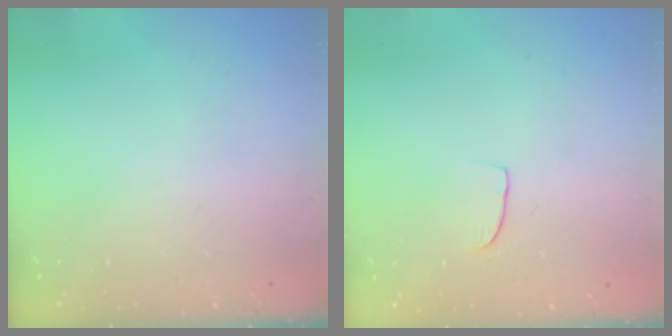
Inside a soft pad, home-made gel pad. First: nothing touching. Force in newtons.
{"total": 5.2, "press": 5.2, "slide": 0.3}